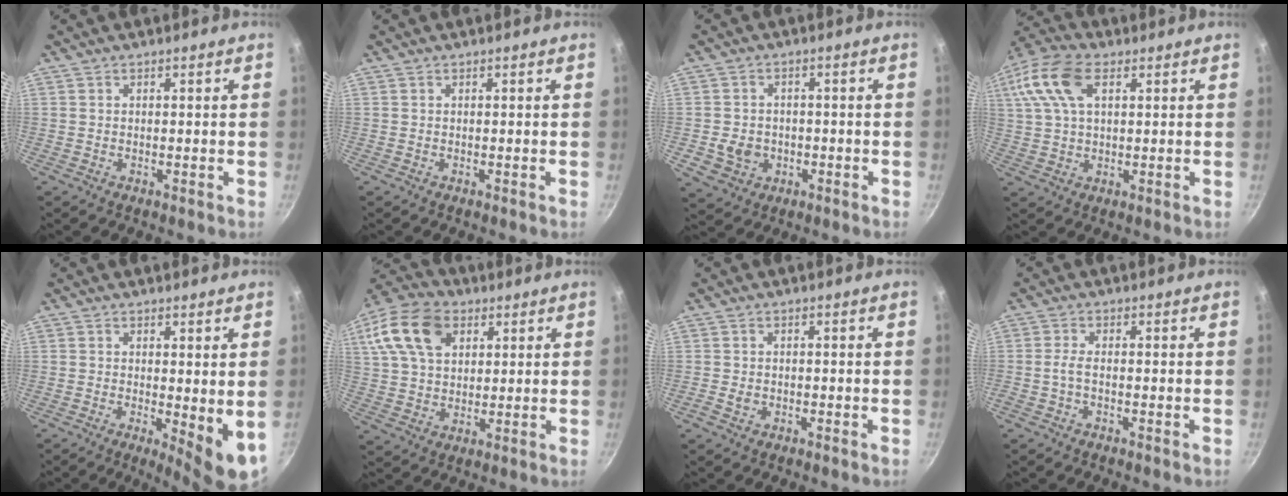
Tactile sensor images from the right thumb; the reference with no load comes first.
{"total": 0.0}
{"total": 6.3, "force": [-1.4, 5.5, 2.9], "torque": [-0.036, 0.017, -0.014]}
{"total": 14.3, "force": [5.1, 8.2, 10.5], "torque": [-0.220, 0.023, 0.085]}
{"total": 7.3, "force": [-0.1, 2.2, 7.0], "torque": [-0.086, -0.015, 0.004]}
{"total": 16.6, "force": [6.4, 11.2, 10.4], "torque": [-0.189, 0.011, 0.109]}
{"total": 1.6, "force": [-0.6, 1.1, 0.9], "torque": [-0.021, 0.005, -0.014]}
{"total": 2.0, "force": [-0.8, 0.5, 1.8], "torque": [-0.049, 0.008, -0.024]}